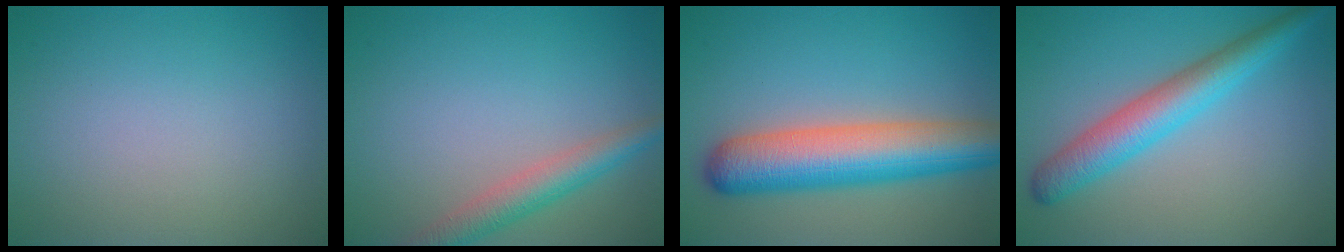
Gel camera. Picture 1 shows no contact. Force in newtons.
{"total": 3.5, "press": 3.5, "slide": 0.1}
{"total": 8.9, "press": 8.8, "slide": 0.3}
{"total": 5.1, "press": 5.1, "slide": 0.1}